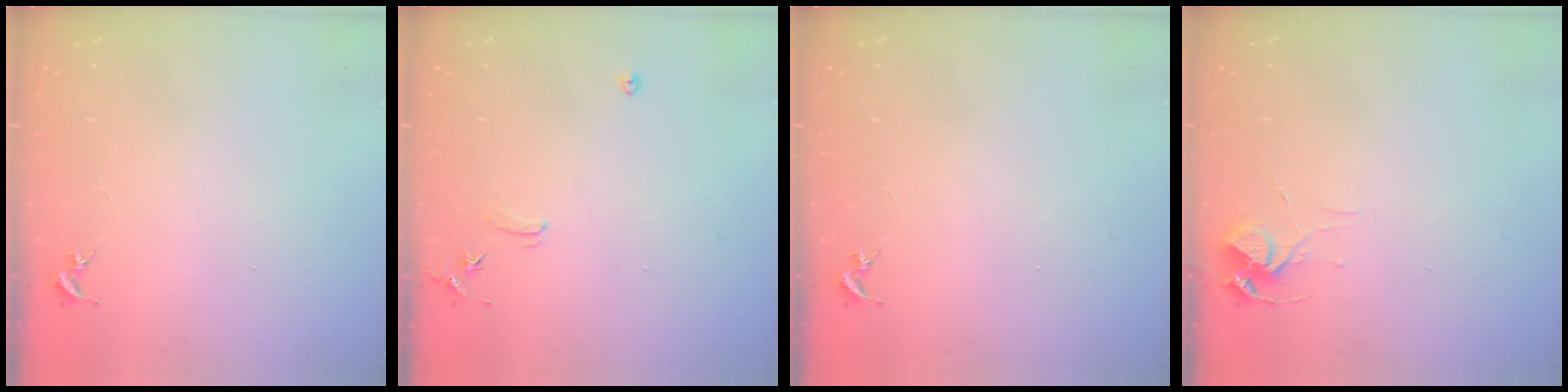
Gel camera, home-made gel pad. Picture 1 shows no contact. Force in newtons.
{"total": 6.9, "press": 6.9, "slide": 0.7}
{"total": 0.0}
{"total": 7.1, "press": 7.1, "slide": 0.5}